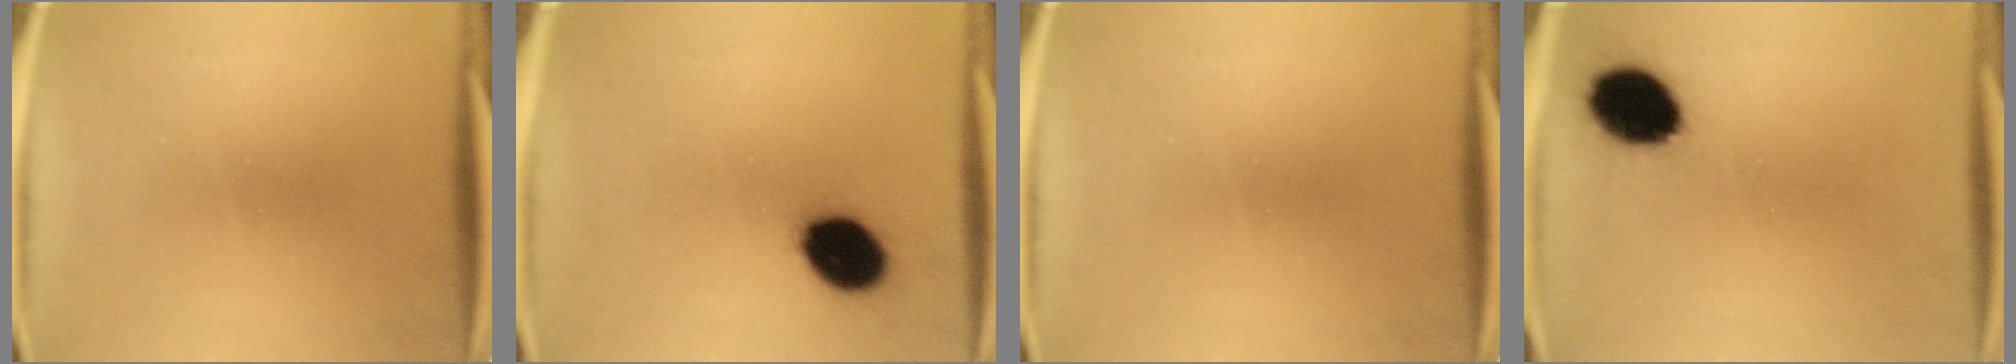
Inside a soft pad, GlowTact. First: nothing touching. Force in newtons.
{"total": 11.4}
{"total": 0.0}
{"total": 11.7}